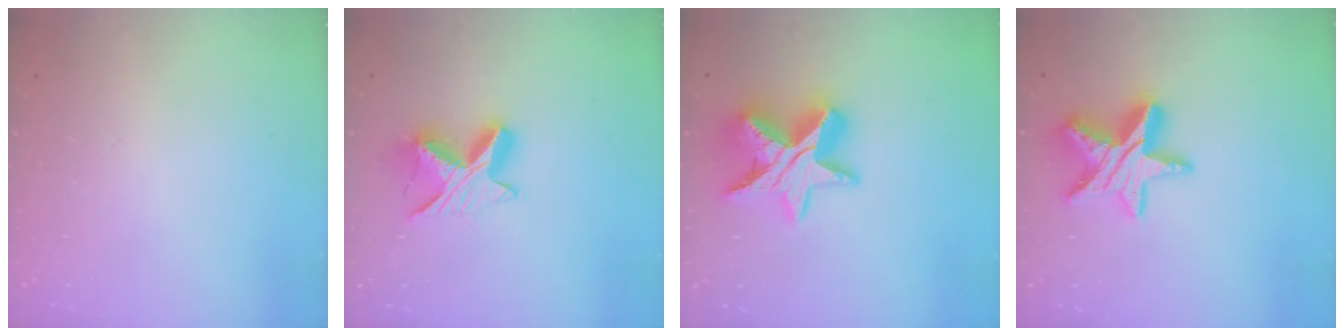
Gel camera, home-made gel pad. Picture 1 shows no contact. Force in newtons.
{"total": 9.8, "press": 9.8, "slide": 0.0}
{"total": 16.1, "press": 16.1, "slide": 0.9}
{"total": 15.7, "press": 15.7, "slide": 1.2}